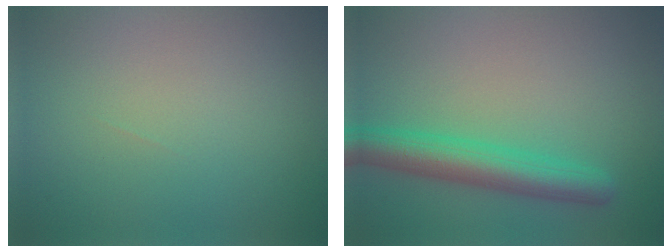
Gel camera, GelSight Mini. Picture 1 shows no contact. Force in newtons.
{"total": 4.8, "press": 4.8, "slide": 0.2}